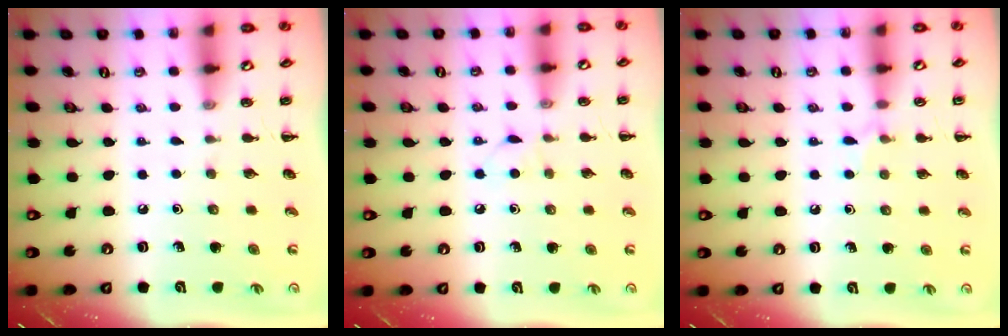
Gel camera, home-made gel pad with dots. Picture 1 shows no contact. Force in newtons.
{"total": 4.6, "press": 4.4, "slide": 1.3}
{"total": 5.4, "press": 5.2, "slide": 1.7}